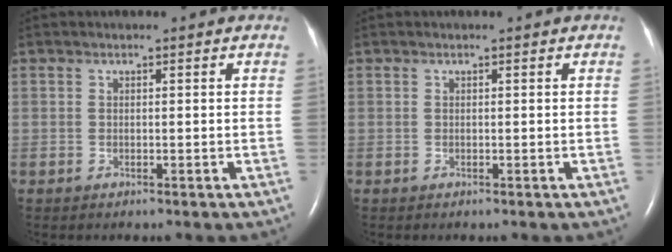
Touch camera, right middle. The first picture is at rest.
{"total": 0.0}